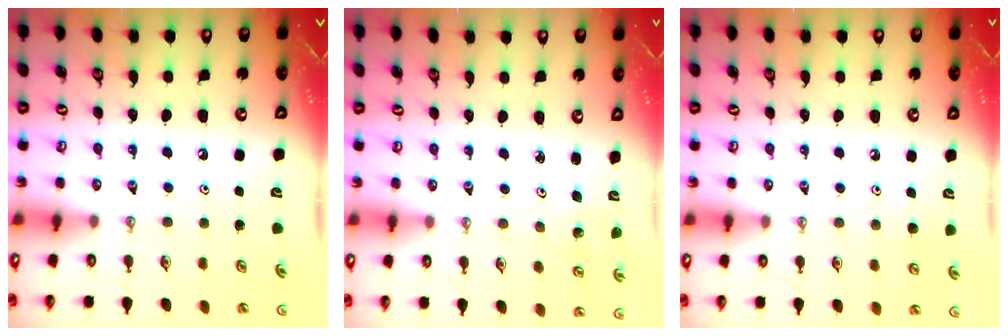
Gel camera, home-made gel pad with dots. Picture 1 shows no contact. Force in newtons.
{"total": 2.7, "press": 2.7, "slide": 0.3}
{"total": 4.9, "press": 4.5, "slide": 1.9}